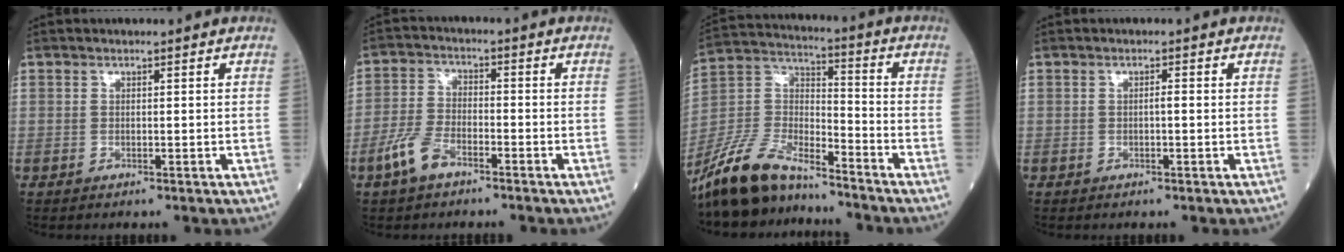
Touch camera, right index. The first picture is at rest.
{"total": 6.0, "force": [-3.8, 2.5, 3.9], "torque": [-0.096, 0.001, -0.077]}
{"total": 13.8, "force": [-12.1, 4.0, 5.3], "torque": [-0.117, 0.016, -0.235]}
{"total": 0.7, "force": [-0.1, 0.1, 0.7], "torque": [-0.013, 0.001, -0.002]}